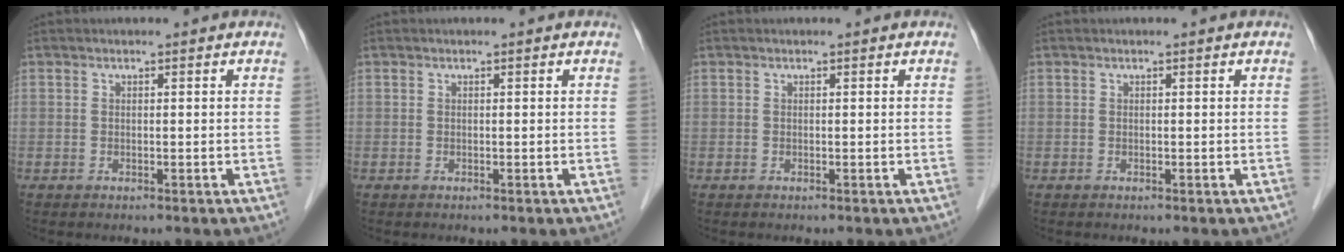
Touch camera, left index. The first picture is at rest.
{"total": 0.0}
{"total": 0.0}
{"total": 0.0}